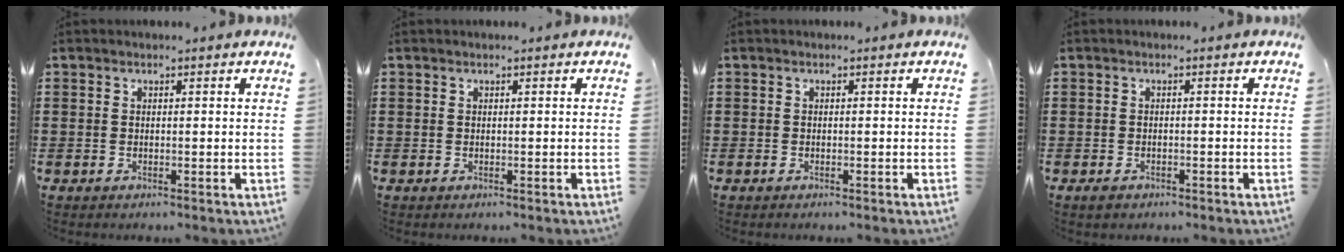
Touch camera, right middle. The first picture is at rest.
{"total": 0.0}
{"total": 0.0}
{"total": 1.0, "force": [-0.8, 0.4, 0.2], "torque": [-0.004, -0.002, -0.017]}